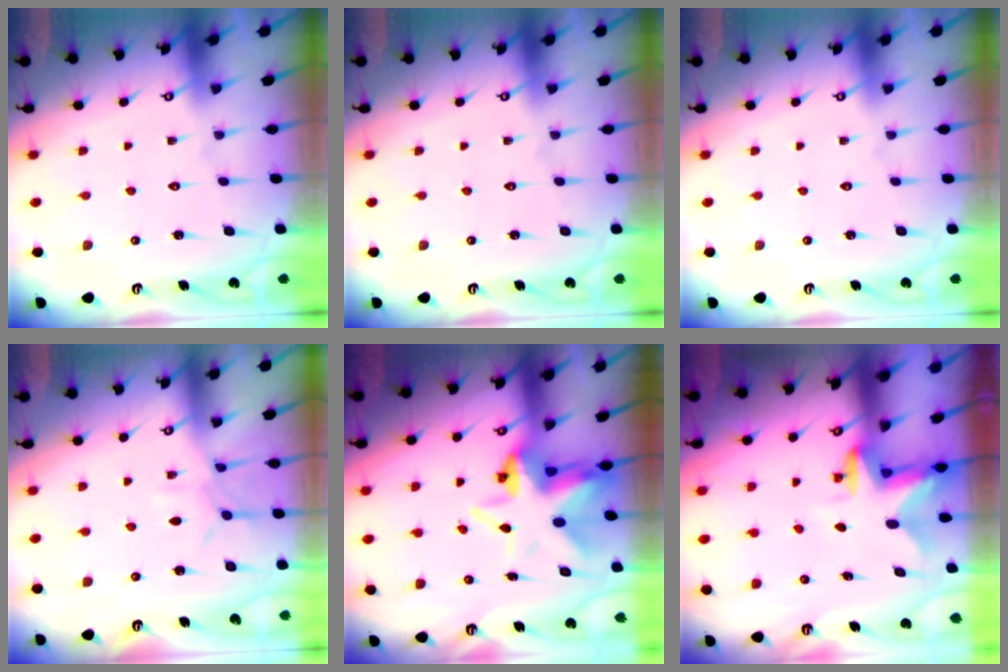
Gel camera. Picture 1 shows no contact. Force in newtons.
{"total": 0.0}
{"total": 0.0}
{"total": 5.3, "press": 5.3, "slide": 0.6}
{"total": 7.4, "press": 7.3, "slide": 1.0}
{"total": 2.5, "press": 2.5, "slide": 0.5}